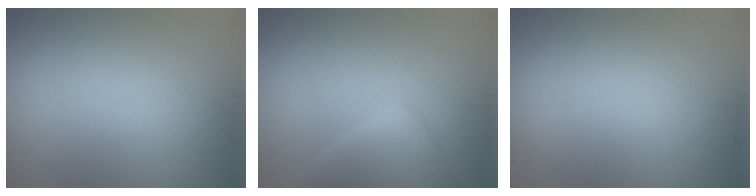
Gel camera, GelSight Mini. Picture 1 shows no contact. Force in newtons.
{"total": 3.6, "press": 3.6, "slide": 0.3}
{"total": 0.0}